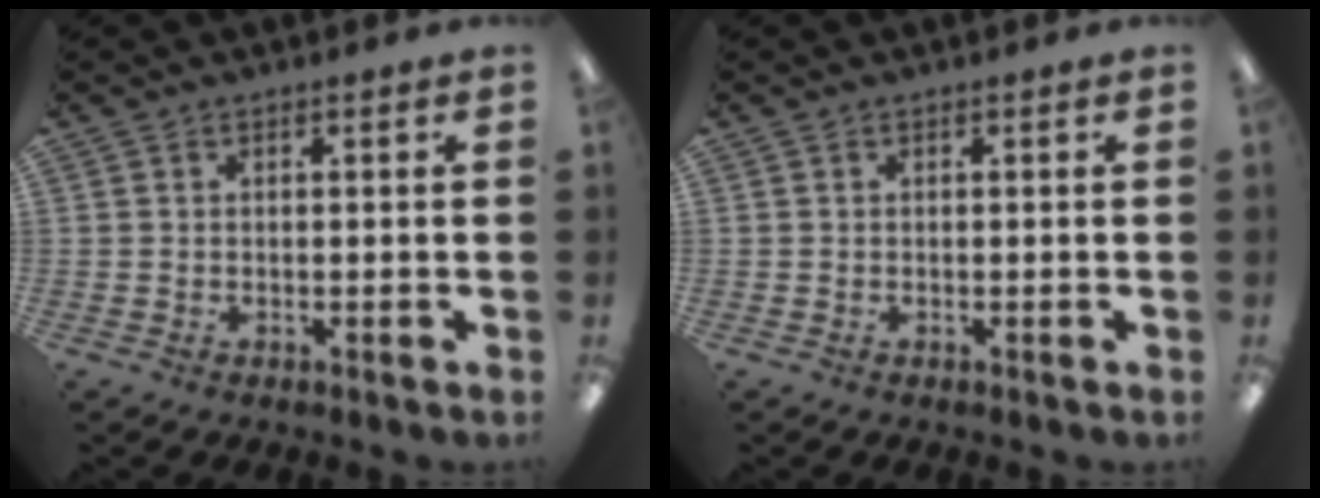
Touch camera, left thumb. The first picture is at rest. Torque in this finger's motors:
{"motor_torque": [-0.08, 0.02, 0.00, 0.00, 0.00]}